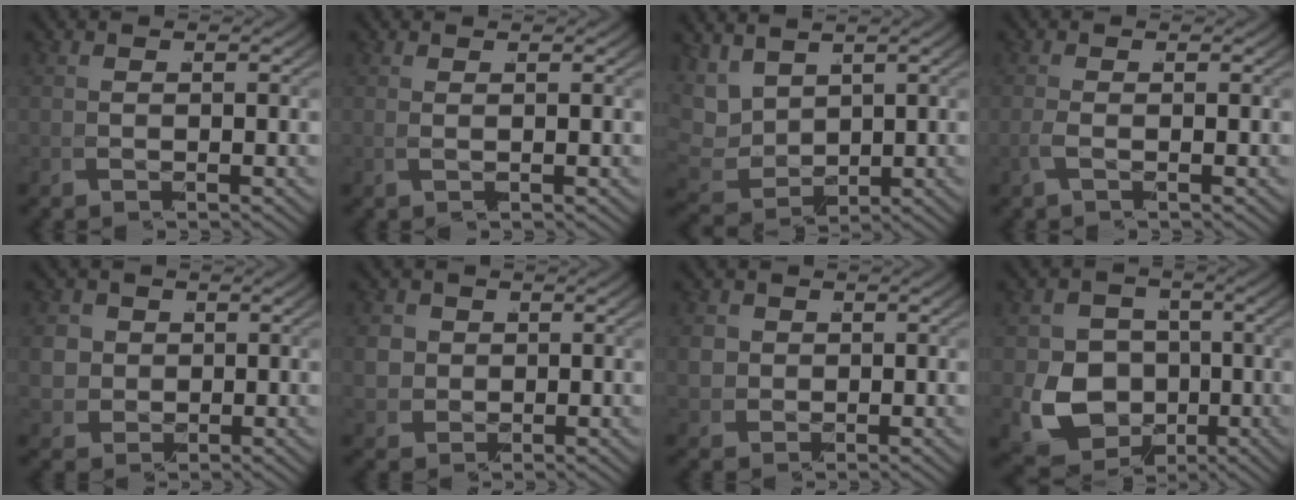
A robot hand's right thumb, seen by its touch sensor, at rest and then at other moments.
{"total": 0.6, "force": [0.4, -0.3, 0.3], "torque": [-0.013, -0.001, 0.012]}
{"total": 5.9, "force": [1.7, 4.2, 3.7], "torque": [-0.100, -0.025, 0.054]}
{"total": 0.9, "force": [-0.2, 0.1, 0.9], "torque": [-0.029, -0.004, -0.001]}
{"total": 4.7, "force": [0.8, 4.2, 2.1], "torque": [-0.060, -0.022, 0.030]}
{"total": 4.3, "force": [0.8, 3.8, 1.8], "torque": [-0.053, -0.019, 0.029]}
{"total": 3.3, "force": [0.8, 2.9, 1.4], "torque": [-0.041, -0.014, 0.027]}
{"total": 11.3, "force": [-2.3, 9.6, 5.5], "torque": [-0.127, -0.057, -0.020]}